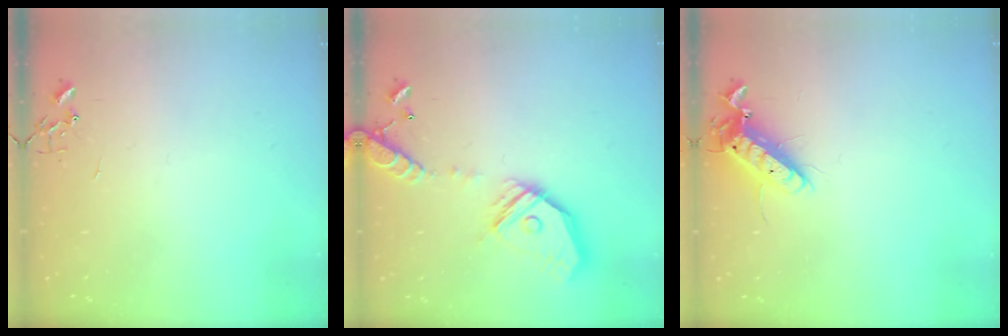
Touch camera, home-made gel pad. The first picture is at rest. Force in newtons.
{"total": 18.8, "press": 18.6, "slide": 3.0}
{"total": 12.2, "press": 12.0, "slide": 2.3}